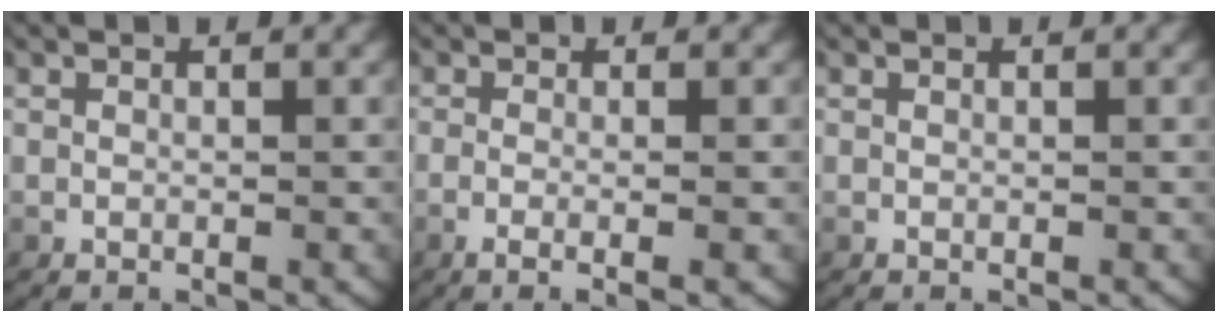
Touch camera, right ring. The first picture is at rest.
{"total": 2.8, "force": [-1.1, 0.3, 2.5], "torque": [-0.053, -0.013, -0.013]}
{"total": 0.0}